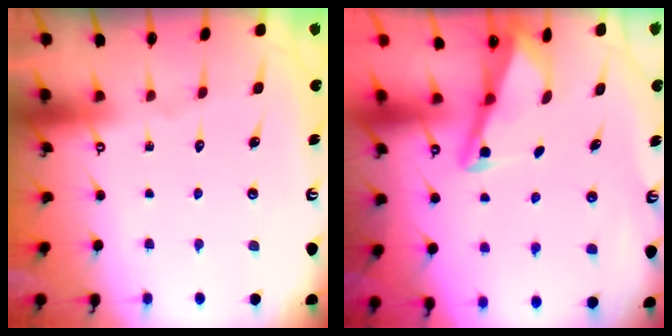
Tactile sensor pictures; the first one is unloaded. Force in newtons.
{"total": 3.5, "press": 3.5, "slide": 0.3}